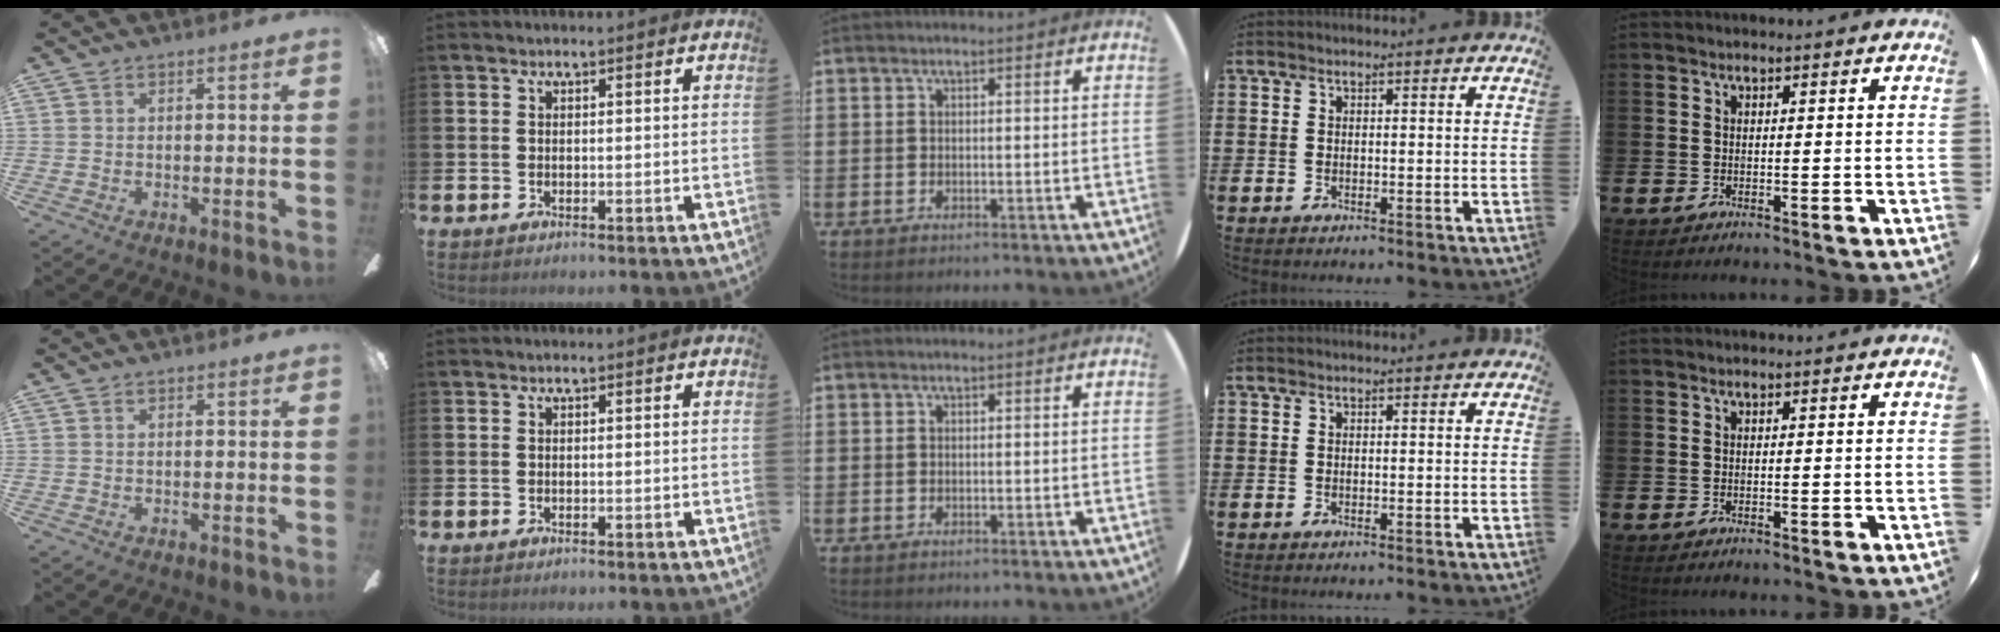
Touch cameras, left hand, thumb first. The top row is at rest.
{}